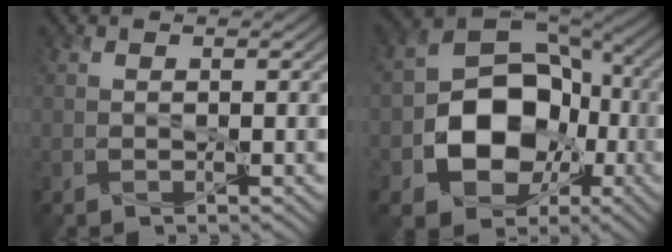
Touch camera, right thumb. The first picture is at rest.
{"total": 13.7, "force": [-3.4, 10.2, 8.5], "torque": [-0.154, -0.022, -0.066]}